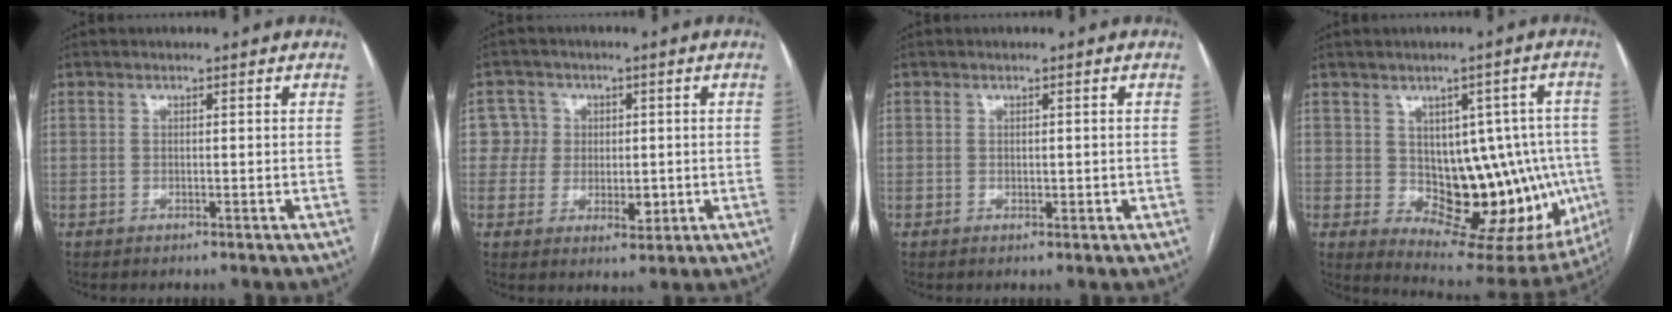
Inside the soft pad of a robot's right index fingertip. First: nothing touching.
{"total": 6.0, "force": [0.9, 5.9, 0.9], "torque": [-0.002, 0.012, 0.022]}
{"total": 1.3, "force": [0.0, 0.9, 0.9], "torque": [-0.015, 0.003, 0.005]}
{"total": 15.5, "force": [-0.8, 8.8, 12.7], "torque": [-0.138, 0.024, 0.016]}